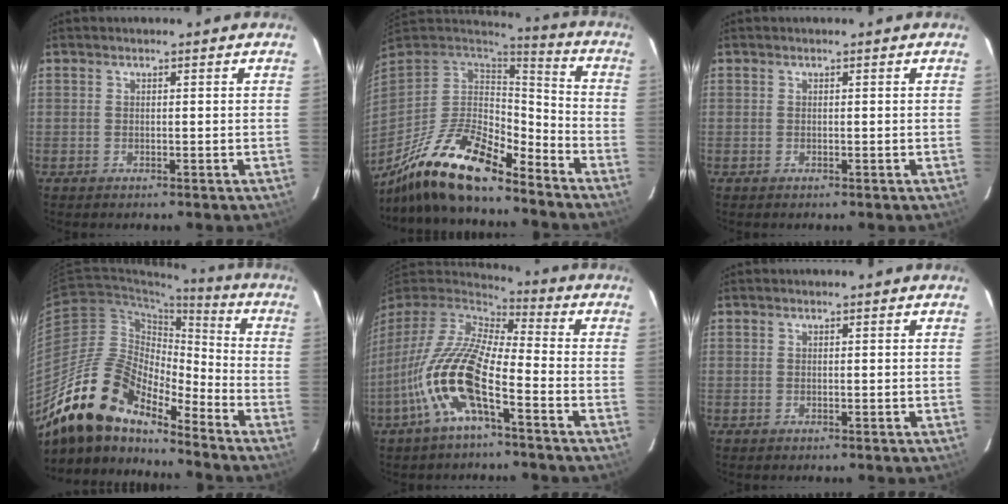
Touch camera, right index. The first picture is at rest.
{"total": 19.8, "force": [-14.9, 5.8, 11.7], "torque": [-0.238, -0.022, -0.275]}
{"total": 0.0}
{"total": 18.2, "force": [-14.7, 5.7, 9.1], "torque": [-0.162, -0.007, -0.286]}
{"total": 16.1, "force": [-6.8, 4.5, 13.9], "torque": [-0.280, -0.017, -0.139]}
{"total": 0.0}